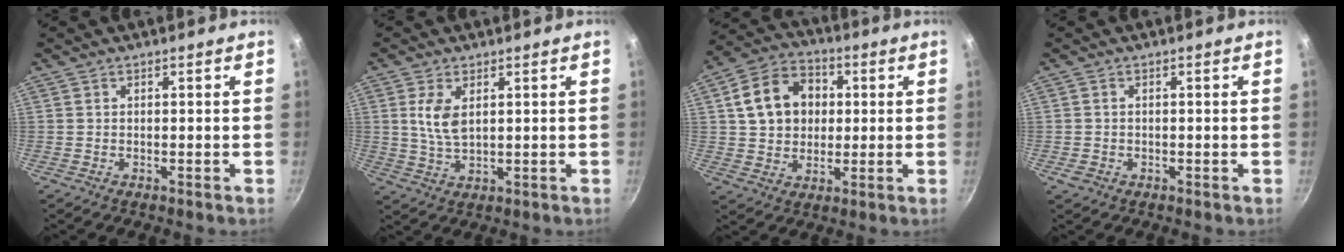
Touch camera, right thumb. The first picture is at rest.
{"total": 5.8, "force": [1.7, 3.0, 4.7], "torque": [-0.092, -0.011, 0.036]}
{"total": 13.5, "force": [2.6, 10.8, 7.7], "torque": [-0.107, 0.018, 0.038]}
{"total": 1.4, "force": [-0.6, 1.2, 0.6], "torque": [-0.010, -0.001, -0.009]}